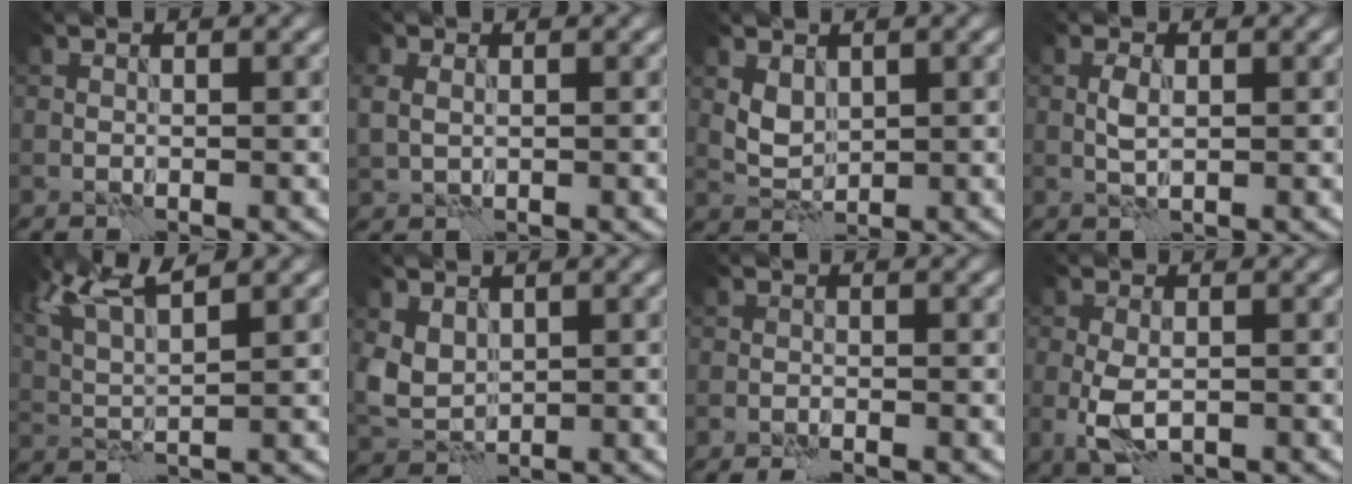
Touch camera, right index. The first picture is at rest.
{"total": 2.0, "force": [0.4, 1.5, 1.3], "torque": [-0.034, 0.002, 0.013]}
{"total": 2.2, "force": [0.9, 1.5, 1.3], "torque": [-0.029, -0.004, 0.023]}
{"total": 1.6, "force": [0.2, 0.7, 1.4], "torque": [-0.032, 0.003, 0.004]}
{"total": 6.0, "force": [3.8, 1.3, 4.4], "torque": [-0.093, 0.015, 0.068]}
{"total": 3.5, "force": [1.1, 2.6, 2.1], "torque": [-0.054, -0.003, 0.024]}
{"total": 0.9, "force": [-0.7, 0.2, 0.5], "torque": [-0.010, 0.001, -0.016]}
{"total": 3.4, "force": [-0.7, 1.8, 2.8], "torque": [-0.062, -0.009, -0.011]}